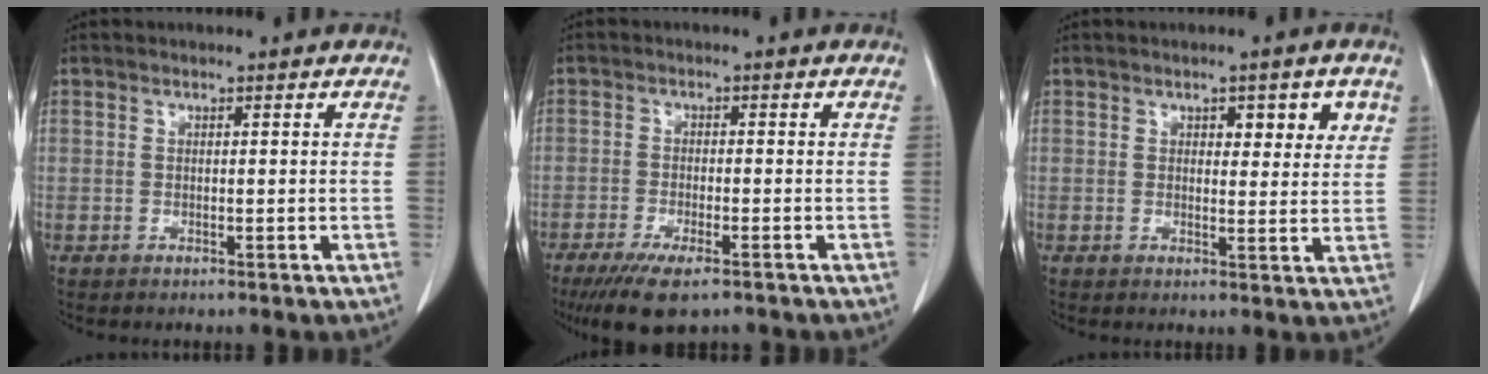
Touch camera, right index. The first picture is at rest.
{"total": 8.2, "force": [-5.8, 1.9, 5.5], "torque": [-0.089, -0.017, -0.091]}
{"total": 4.8, "force": [2.2, 2.1, 3.7], "torque": [-0.038, 0.002, 0.027]}